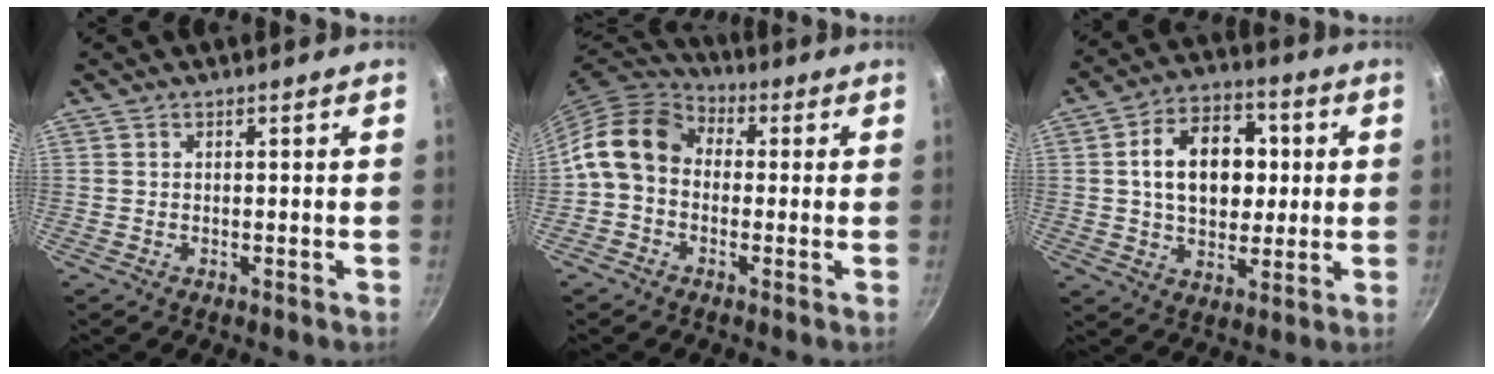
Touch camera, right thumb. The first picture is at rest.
{"total": 12.5, "force": [0.2, 9.1, 8.6], "torque": [-0.157, 0.035, -0.020]}
{"total": 15.4, "force": [2.1, 10.8, 10.7], "torque": [-0.132, 0.015, 0.027]}